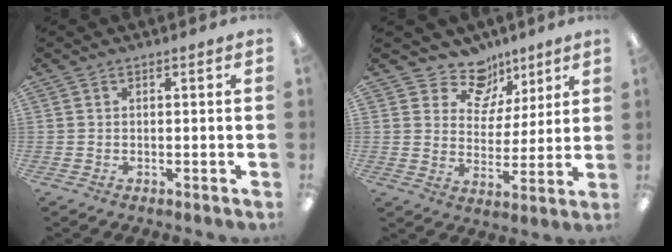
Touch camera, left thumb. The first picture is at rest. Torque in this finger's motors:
{"motor_torque": [-0.27, -0.19, -0.56, 0.05, 0.00]}